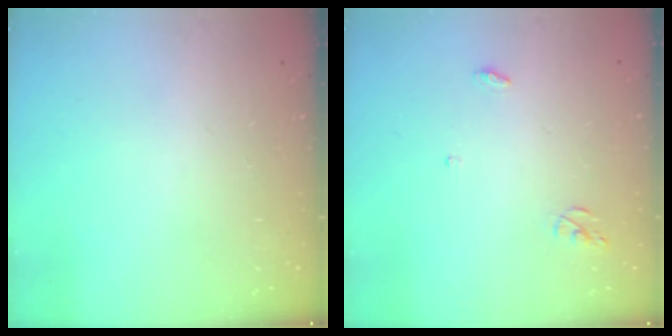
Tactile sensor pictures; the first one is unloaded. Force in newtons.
{"total": 3.7, "press": 3.7, "slide": 0.1}